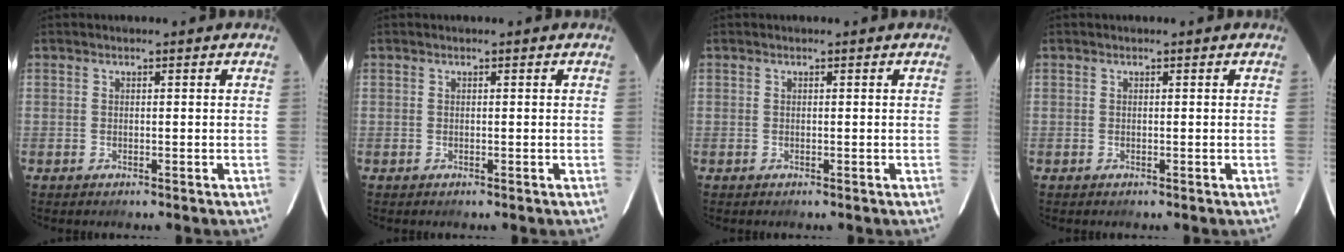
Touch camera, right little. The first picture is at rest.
{"total": 0.0}
{"total": 0.0}
{"total": 0.0}